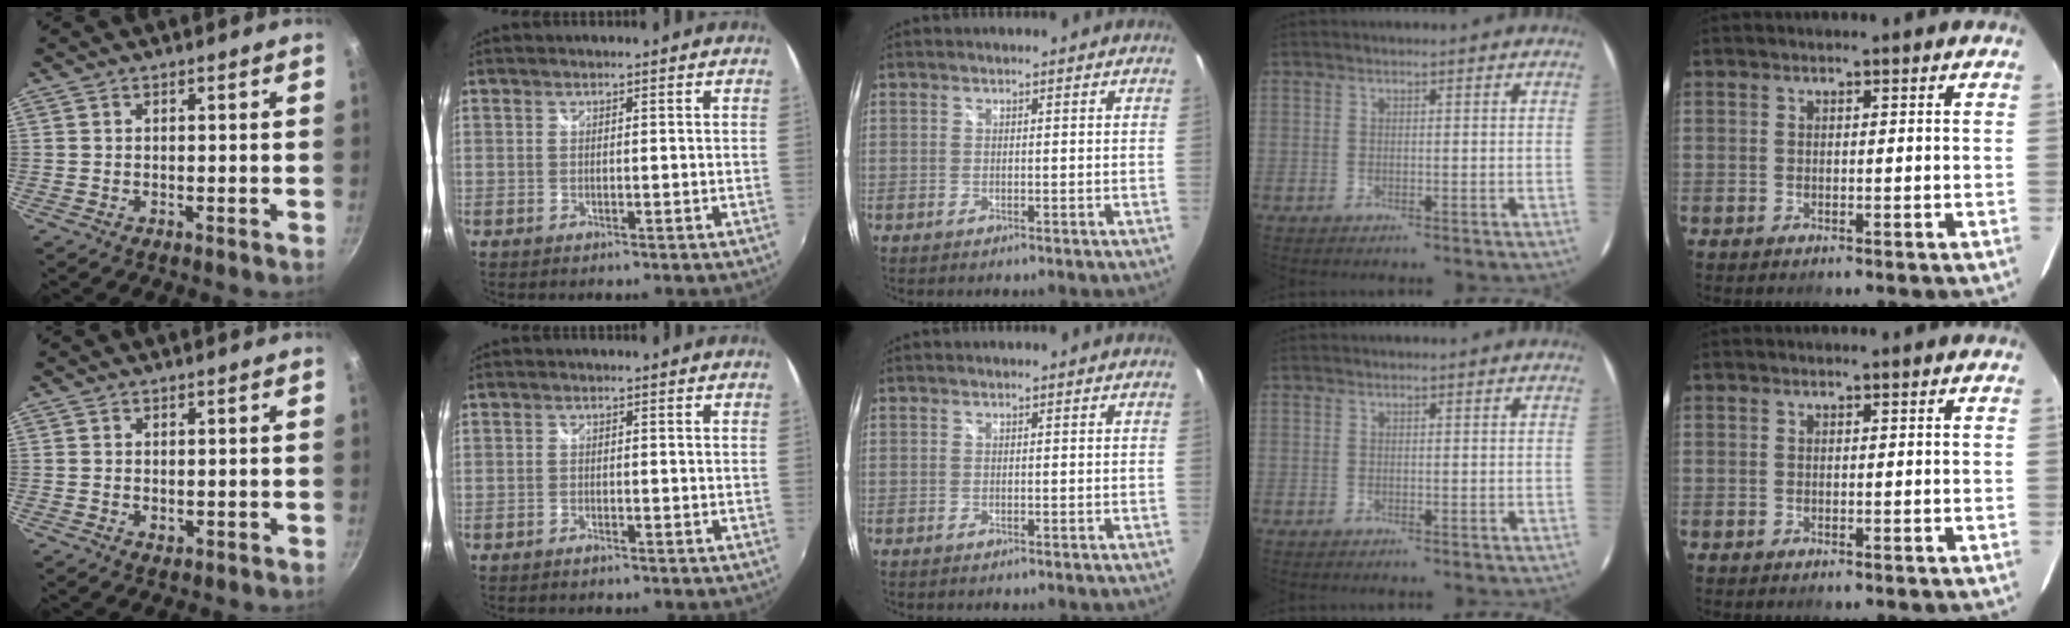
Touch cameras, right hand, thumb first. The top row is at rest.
{"thumb": {"total": 1.2, "force": [-0.1, 0.9, 0.9], "torque": [-0.013, -0.002, 0.000]}, "index": {"total": 1.1, "force": [-0.9, 0.4, 0.3], "torque": [-0.008, -0.003, -0.019]}}